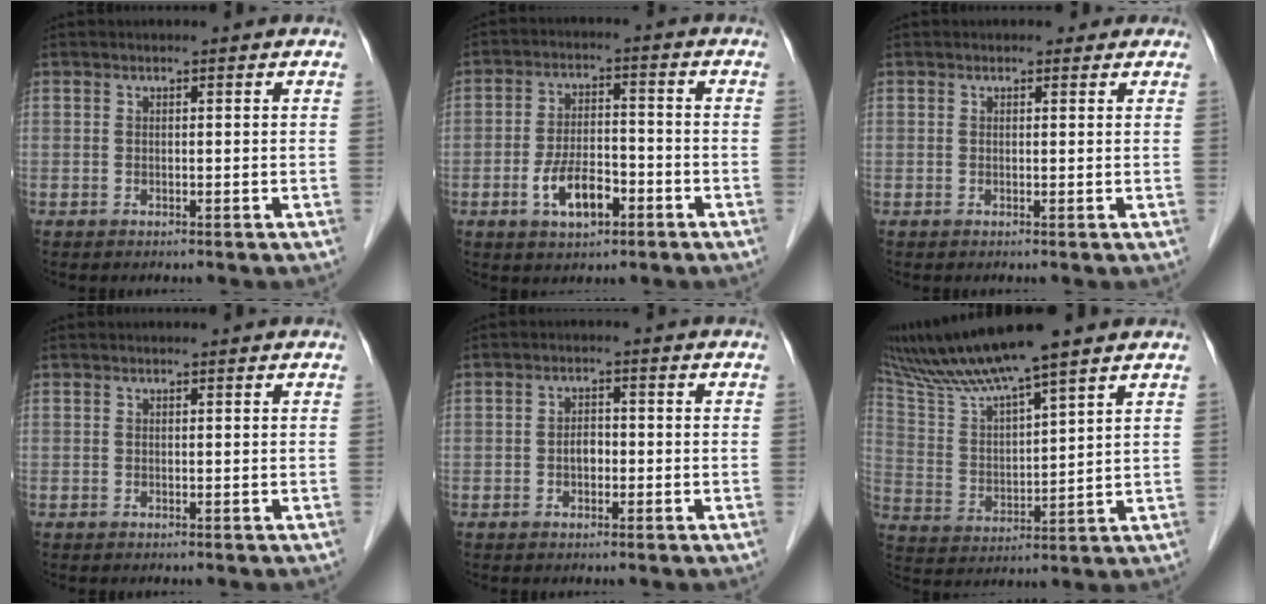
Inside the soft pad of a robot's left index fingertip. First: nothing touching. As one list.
[{"total": 7.3, "force": [-3.4, 3.2, 5.6], "torque": [-0.112, 0.007, -0.057]}, {"total": 1.1, "force": [0.7, 0.8, 0.3], "torque": [0.000, 0.002, 0.002]}, {"total": 0.0}, {"total": 2.5, "force": [-0.7, 1.6, 1.8], "torque": [-0.031, 0.011, -0.013]}, {"total": 12.2, "force": [10.4, -0.6, 6.3], "torque": [-0.133, 0.012, 0.202]}]